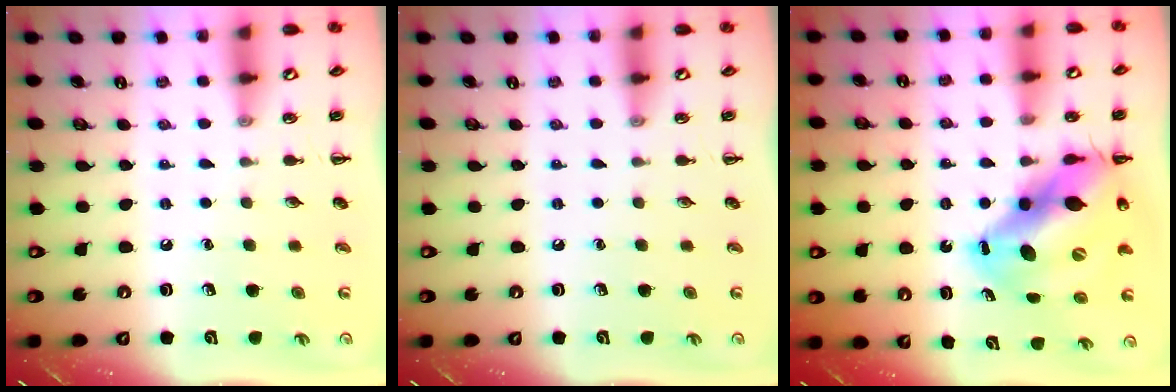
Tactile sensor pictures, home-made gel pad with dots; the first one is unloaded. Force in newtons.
{"total": 0.0}
{"total": 14.5, "press": 14.0, "slide": 3.8}